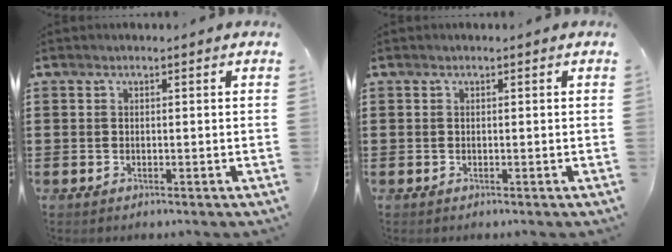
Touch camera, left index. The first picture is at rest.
{"total": 0.0}